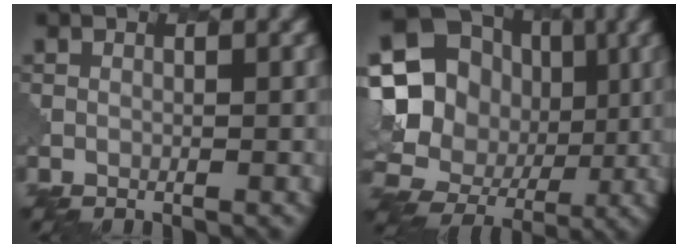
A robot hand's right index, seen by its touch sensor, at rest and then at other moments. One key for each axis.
{"total": 19.8, "fx": 0.4, "fy": 18.4, "fz": 7.4, "tx": -0.180, "ty": 0.013, "tz": -0.017}